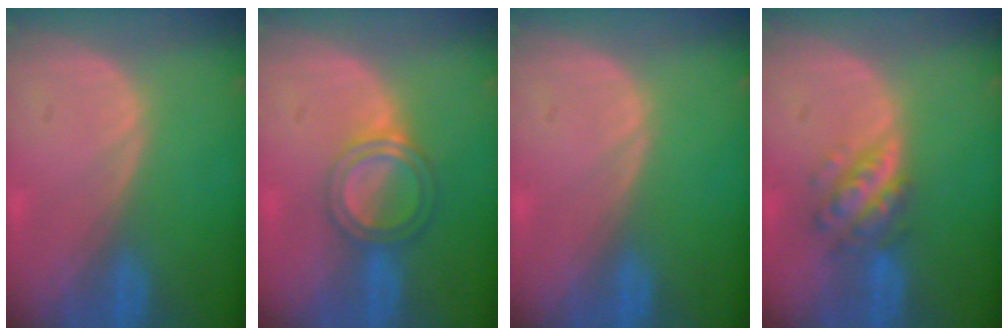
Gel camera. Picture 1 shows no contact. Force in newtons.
{"total": 5.1, "press": 4.6, "slide": 2.1}
{"total": 0.0}
{"total": 5.6, "press": 5.2, "slide": 2.1}